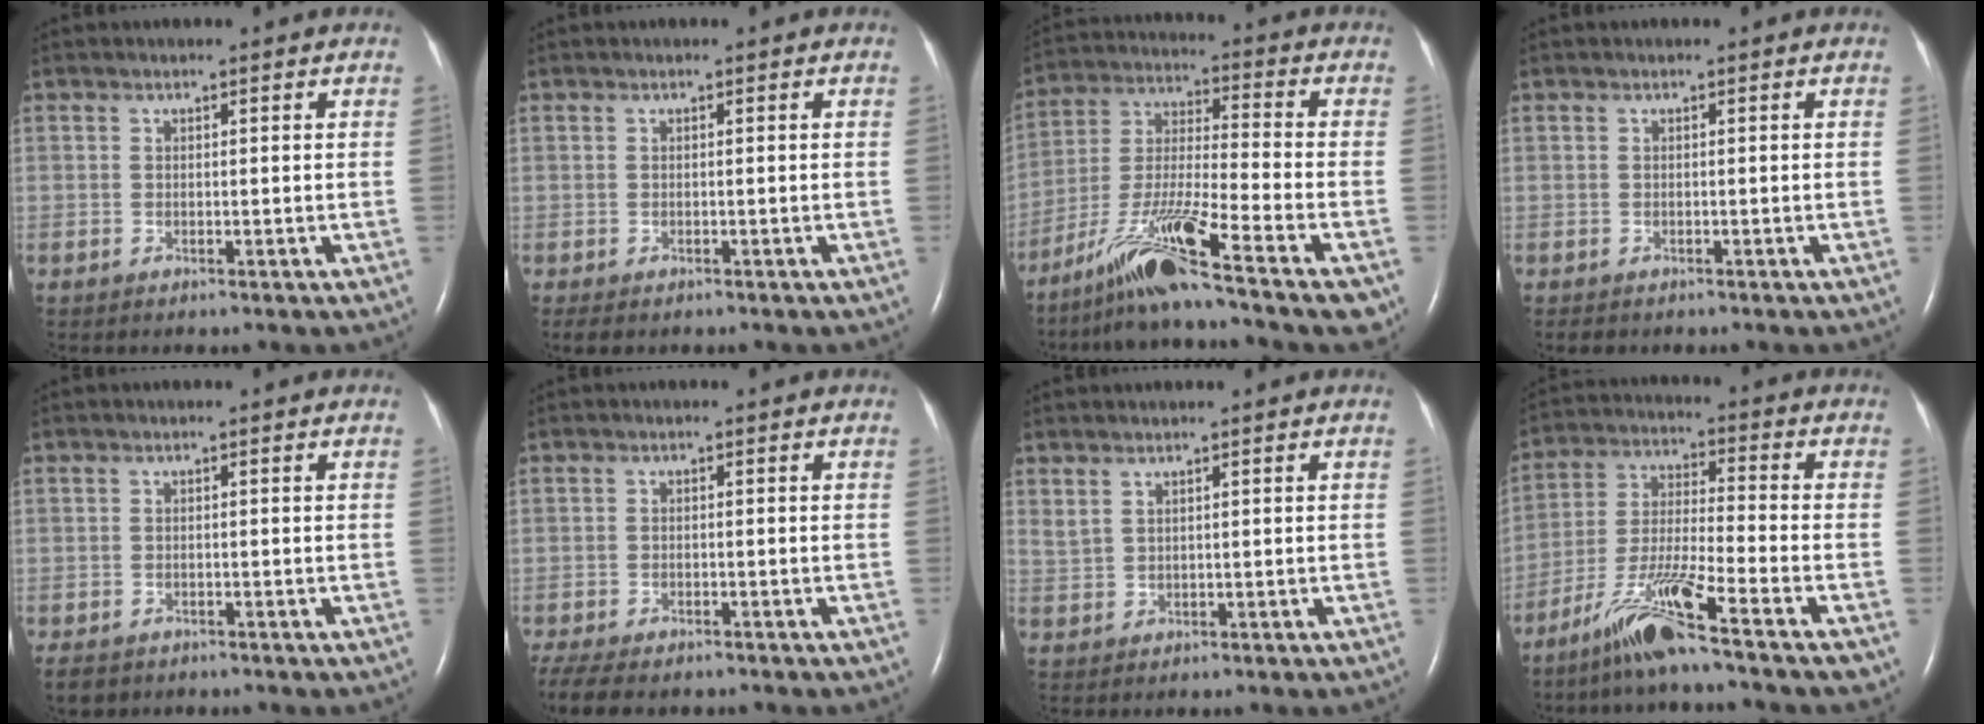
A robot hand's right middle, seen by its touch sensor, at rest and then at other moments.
{"total": 1.4, "force": [-0.9, 0.7, 0.7], "torque": [-0.011, -0.002, -0.007]}
{"total": 17.5, "force": [-11.6, 0.4, 13.1], "torque": [-0.244, -0.026, -0.204]}
{"total": 0.7, "force": [-0.6, 0.4, 0.2], "torque": [-0.009, -0.002, -0.007]}
{"total": 3.4, "force": [-2.5, 2.0, 1.0], "torque": [-0.018, -0.004, -0.036]}
{"total": 9.2, "force": [-7.2, 3.6, 4.5], "torque": [-0.100, -0.008, -0.104]}
{"total": 1.5, "force": [1.2, 0.4, 0.8], "torque": [-0.020, 0.004, 0.033]}
{"total": 11.4, "force": [-7.9, -0.6, 8.2], "torque": [-0.168, -0.030, -0.149]}